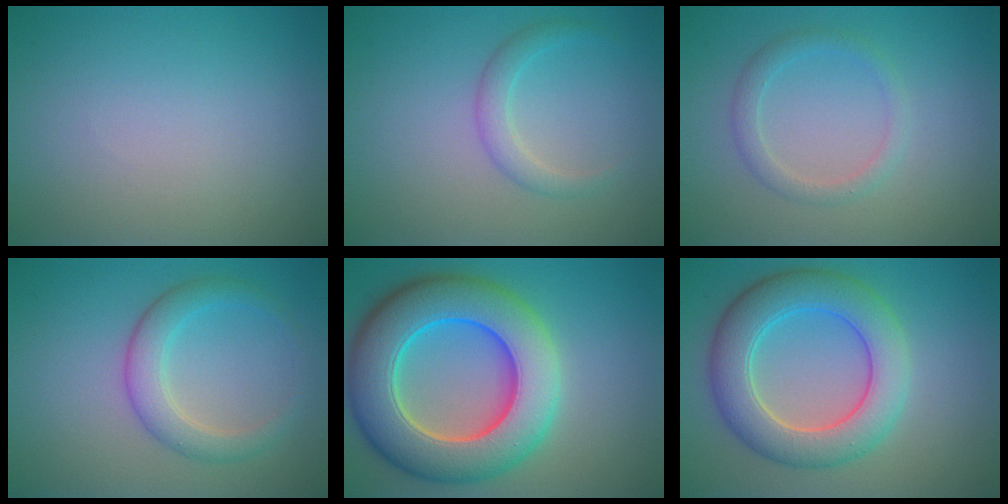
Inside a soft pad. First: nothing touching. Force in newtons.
{"total": 1.9, "press": 1.9, "slide": 0.1}
{"total": 1.9, "press": 1.9, "slide": 0.1}
{"total": 3.3, "press": 3.3, "slide": 0.1}
{"total": 11.9, "press": 11.9, "slide": 0.3}
{"total": 7.1, "press": 7.1, "slide": 0.1}